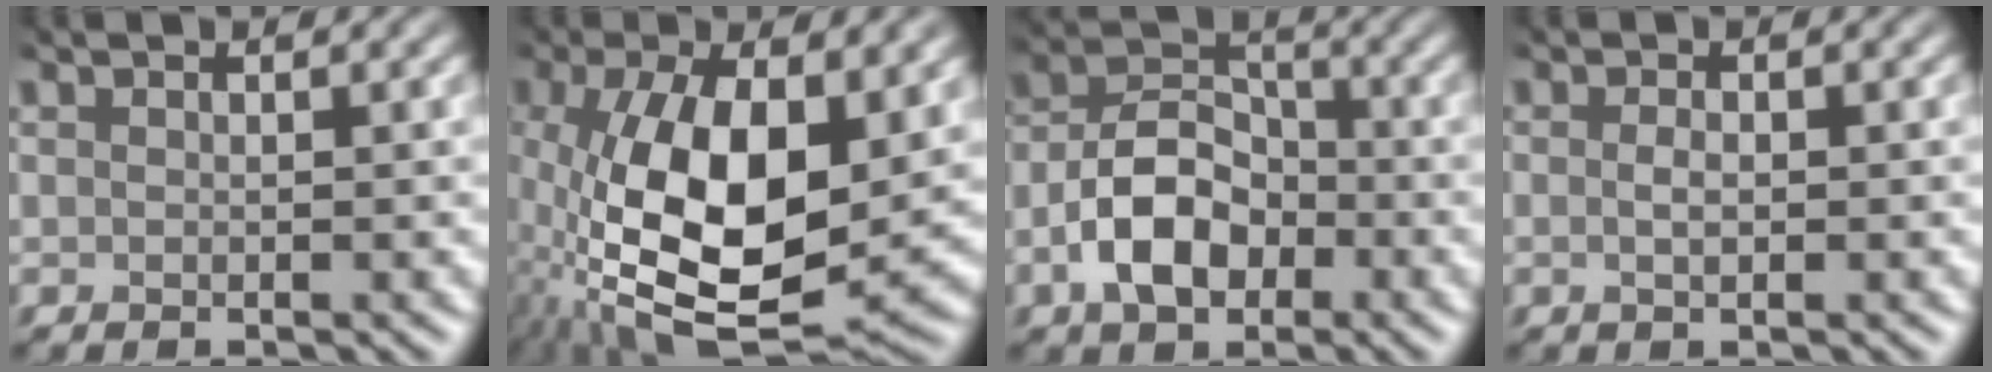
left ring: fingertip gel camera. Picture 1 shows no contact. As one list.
[{"total": 12.7, "force": [-2.2, 5.7, 11.1], "torque": [-0.200, -0.021, -0.037]}, {"total": 5.7, "force": [-3.2, 3.5, 3.1], "torque": [-0.058, -0.001, -0.059]}, {"total": 0.7, "force": [-0.5, 0.2, 0.5], "torque": [-0.013, -0.003, -0.003]}]